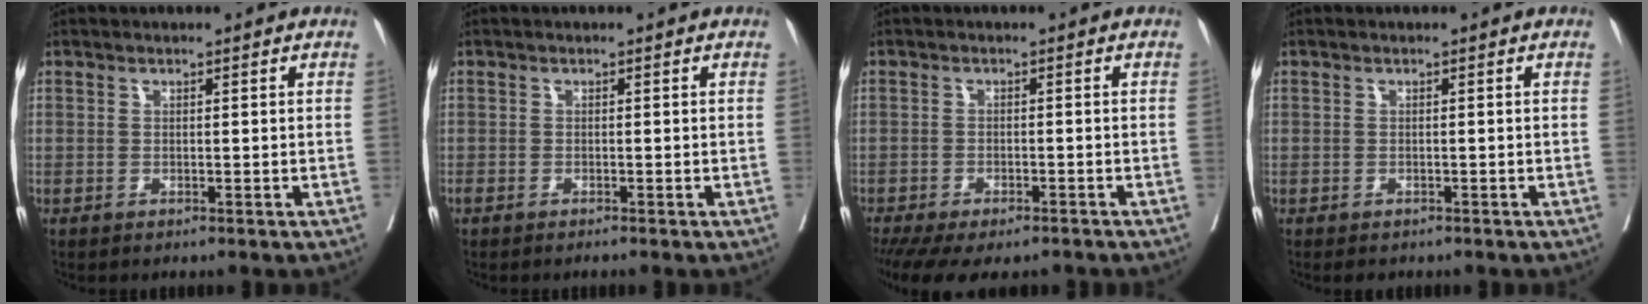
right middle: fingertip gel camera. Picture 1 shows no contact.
{"total": 1.1, "force": [-0.9, 0.2, 0.5], "torque": [-0.012, -0.004, -0.016]}
{"total": 12.5, "force": [-10.1, 4.2, 6.1], "torque": [-0.124, -0.016, -0.137]}
{"total": 2.1, "force": [-1.8, 0.9, 0.7], "torque": [-0.006, -0.004, -0.021]}